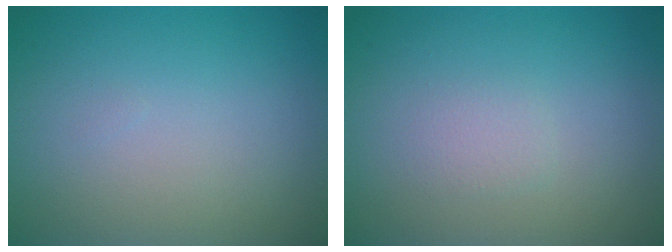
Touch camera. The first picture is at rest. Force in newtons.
{"total": 1.0, "press": 1.0, "slide": 0.0}